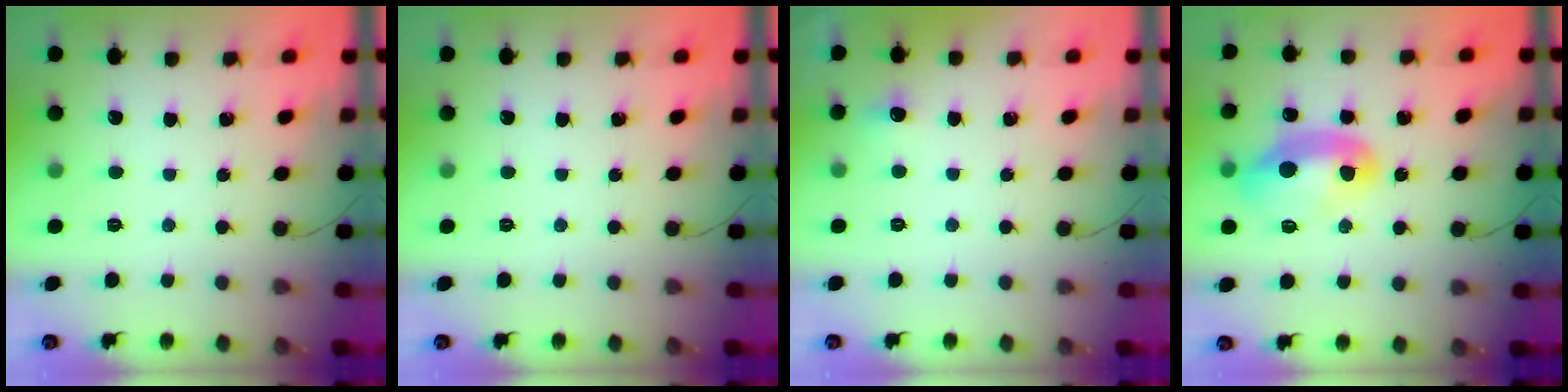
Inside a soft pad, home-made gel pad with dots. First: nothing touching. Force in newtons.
{"total": 0.0}
{"total": 4.6, "press": 4.4, "slide": 1.6}
{"total": 12.2, "press": 12.1, "slide": 1.3}